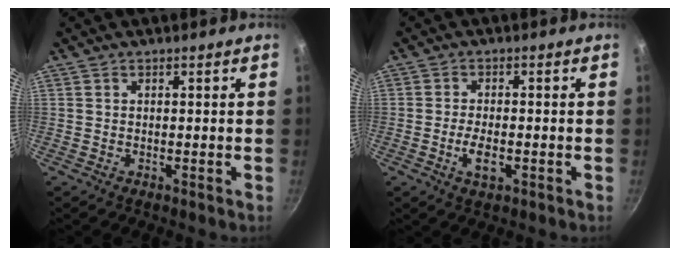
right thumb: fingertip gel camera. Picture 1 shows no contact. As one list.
[{"total": 4.2, "force": [-1.3, 2.0, 3.5], "torque": [-0.068, 0.006, -0.026]}]